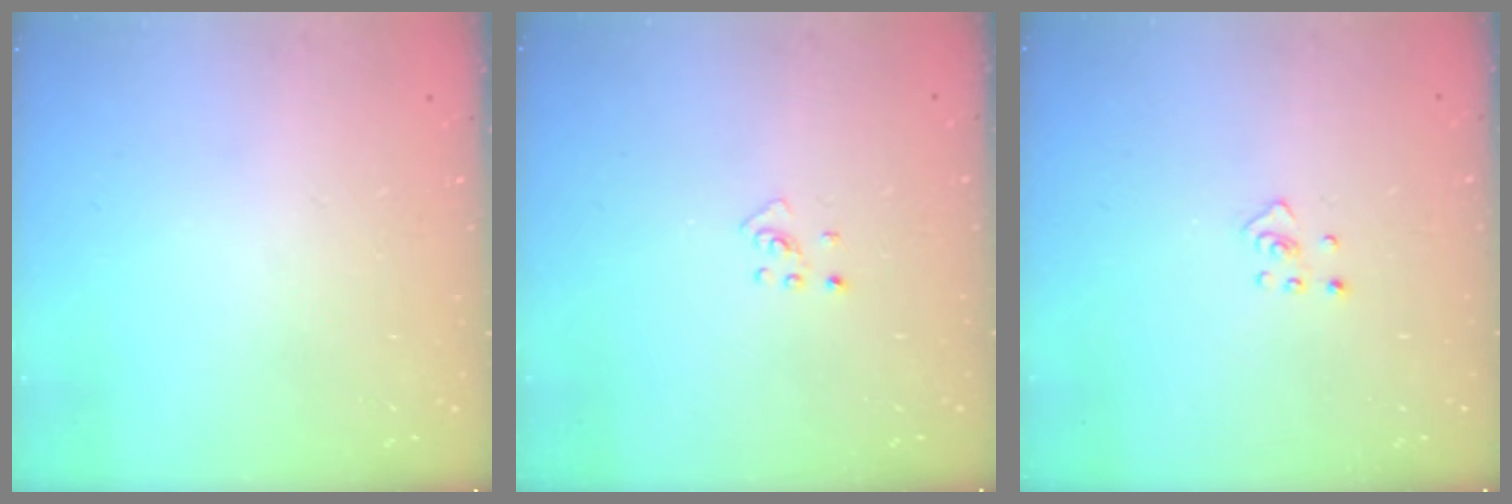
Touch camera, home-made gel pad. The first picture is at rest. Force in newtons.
{"total": 2.7, "press": 2.7, "slide": 0.5}
{"total": 2.4, "press": 2.3, "slide": 0.4}